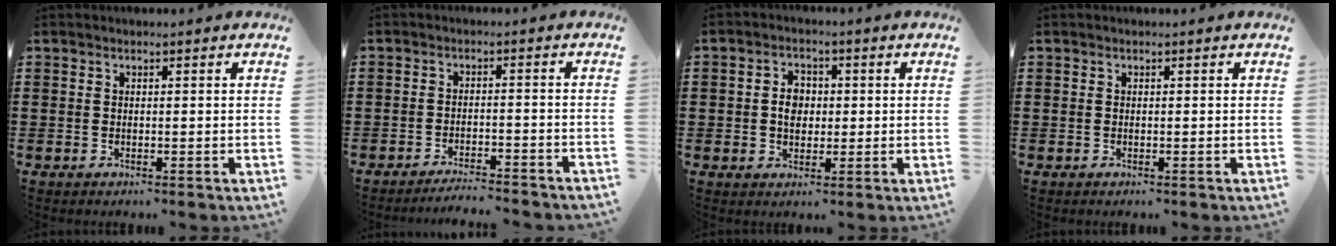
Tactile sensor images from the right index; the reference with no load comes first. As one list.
[{"total": 3.1, "force": [-3.1, -0.2, 0.6], "torque": [-0.014, -0.001, -0.063]}, {"total": 3.9, "force": [0.0, 2.8, 2.8], "torque": [-0.060, 0.011, -0.003]}, {"total": 0.0}]